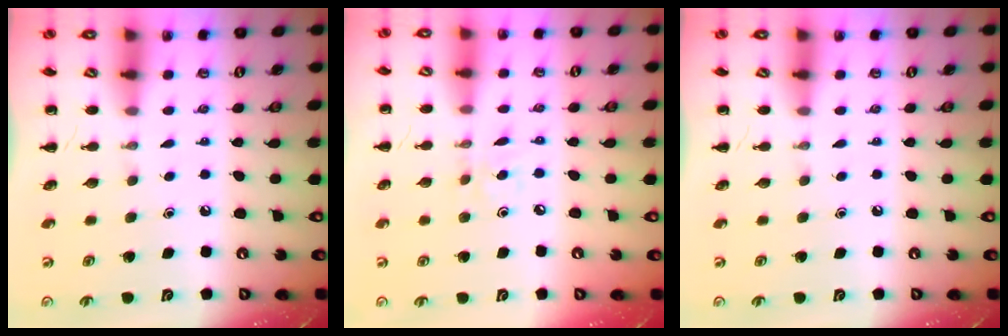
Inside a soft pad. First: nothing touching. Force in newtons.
{"total": 2.1, "press": 2.0, "slide": 0.6}
{"total": 0.0}